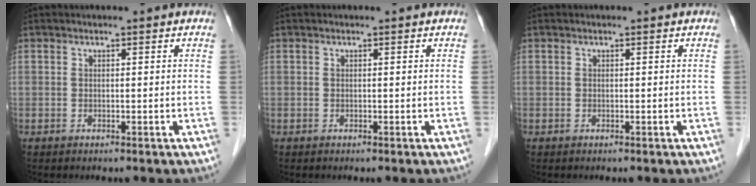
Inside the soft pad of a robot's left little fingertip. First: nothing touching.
{"total": 0.0}
{"total": 0.0}